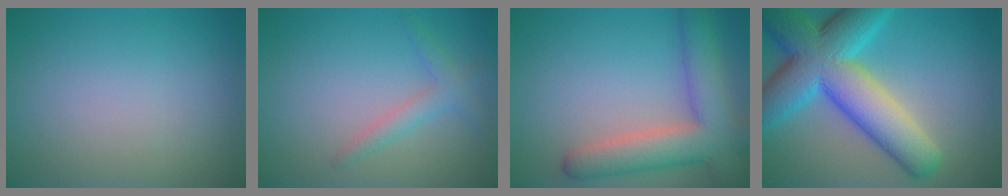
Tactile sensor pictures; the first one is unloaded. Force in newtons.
{"total": 2.0, "press": 2.0, "slide": 0.1}
{"total": 7.5, "press": 7.4, "slide": 0.7}
{"total": 11.8, "press": 11.8, "slide": 0.5}